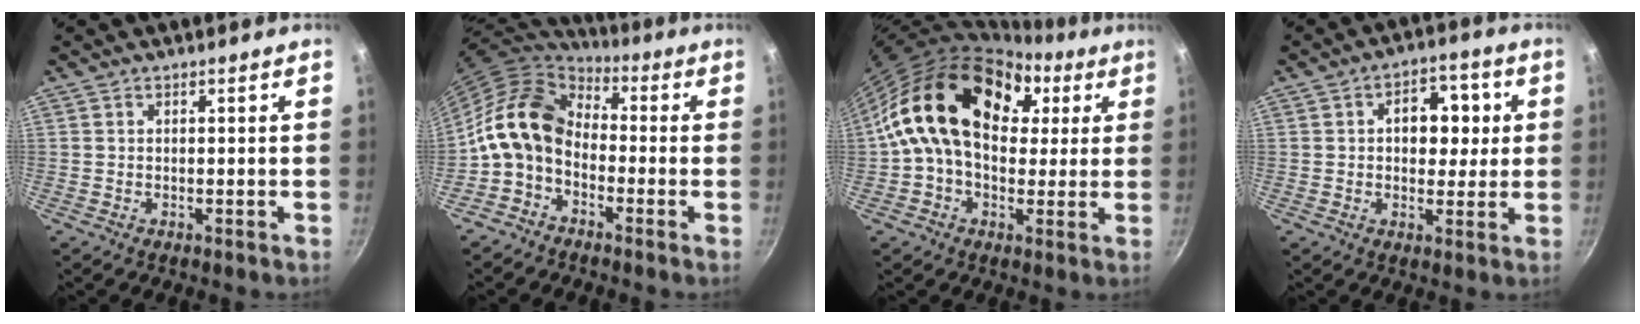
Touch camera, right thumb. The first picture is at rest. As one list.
[{"total": 12.7, "force": [-2.0, 9.4, 8.3], "torque": [-0.129, 0.044, -0.059]}, {"total": 21.8, "force": [5.2, 15.0, 15.0], "torque": [-0.228, 0.027, 0.068]}, {"total": 9.4, "force": [1.6, 6.6, 6.5], "torque": [-0.048, 0.007, 0.015]}]